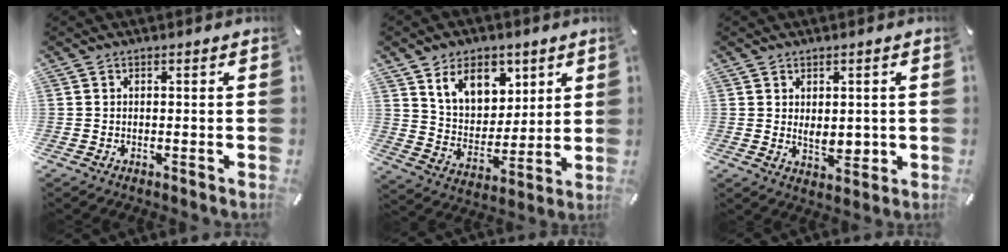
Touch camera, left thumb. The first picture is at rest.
{"total": 11.8, "force": [7.2, 8.4, 4.0], "torque": [-0.072, -0.035, 0.136]}
{"total": 4.4, "force": [0.8, 3.1, 3.0], "torque": [-0.033, -0.005, 0.014]}